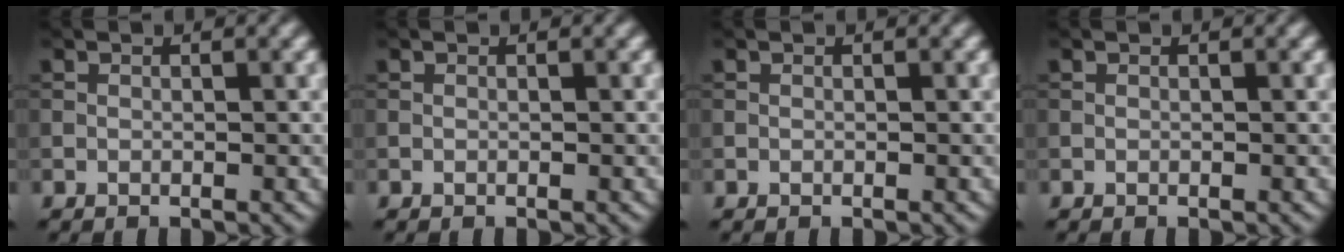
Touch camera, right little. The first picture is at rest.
{"total": 0.0}
{"total": 0.0}
{"total": 0.0}